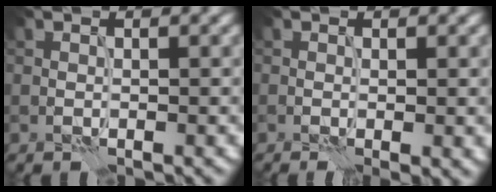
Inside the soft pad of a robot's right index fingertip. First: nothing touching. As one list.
[{"total": 1.1, "force": [-0.1, 0.0, 1.1], "torque": [-0.016, -0.002, -0.001]}]